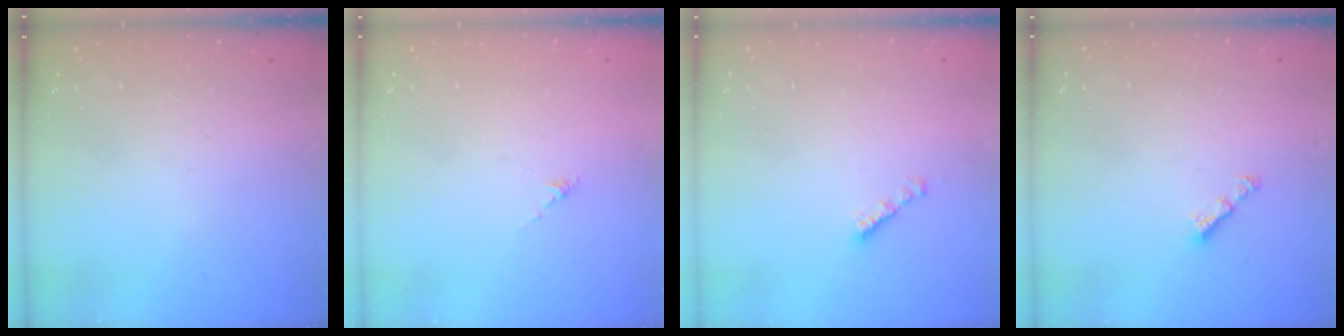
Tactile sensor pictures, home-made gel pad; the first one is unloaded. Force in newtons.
{"total": 0.0}
{"total": 2.1, "press": 2.0, "slide": 0.7}
{"total": 3.3, "press": 3.3, "slide": 0.4}